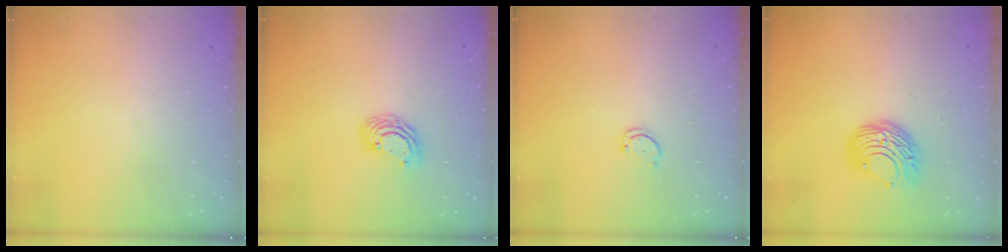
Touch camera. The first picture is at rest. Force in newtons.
{"total": 6.1, "press": 6.1, "slide": 0.3}
{"total": 2.6, "press": 2.5, "slide": 0.4}
{"total": 9.1, "press": 9.1, "slide": 0.4}